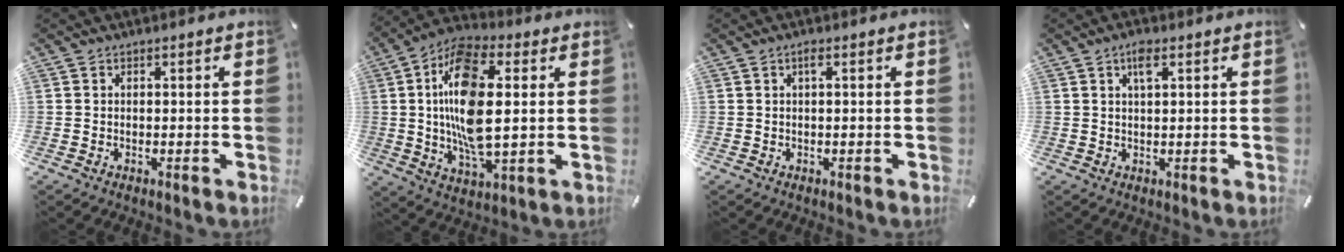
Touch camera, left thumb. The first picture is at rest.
{"total": 17.4, "force": [2.4, 8.0, 15.3], "torque": [-0.320, -0.005, 0.038]}
{"total": 1.5, "force": [0.3, 0.2, 1.5], "torque": [-0.030, 0.002, 0.004]}
{"total": 3.3, "force": [1.5, 1.0, 2.8], "torque": [-0.060, 0.007, 0.023]}